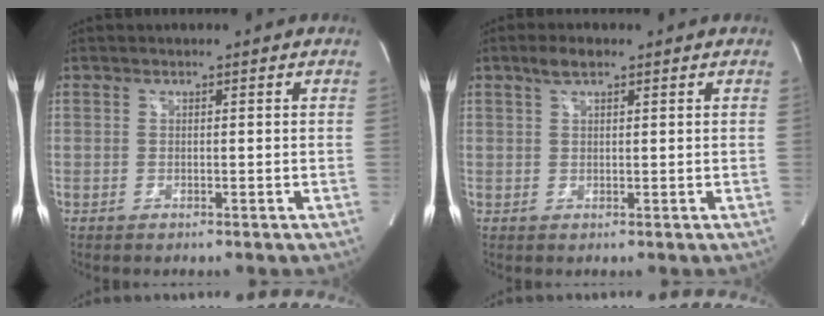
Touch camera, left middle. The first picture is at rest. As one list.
[{"total": 2.5, "force": [1.7, 1.0, 1.6], "torque": [-0.035, 0.010, 0.033]}]